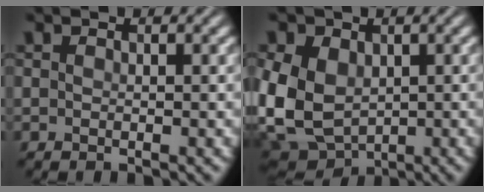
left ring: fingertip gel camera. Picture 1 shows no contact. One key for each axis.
{"total": 10.3, "fx": -0.2, "fy": 7.6, "fz": 7.0, "tx": -0.157, "ty": -0.013, "tz": -0.011}